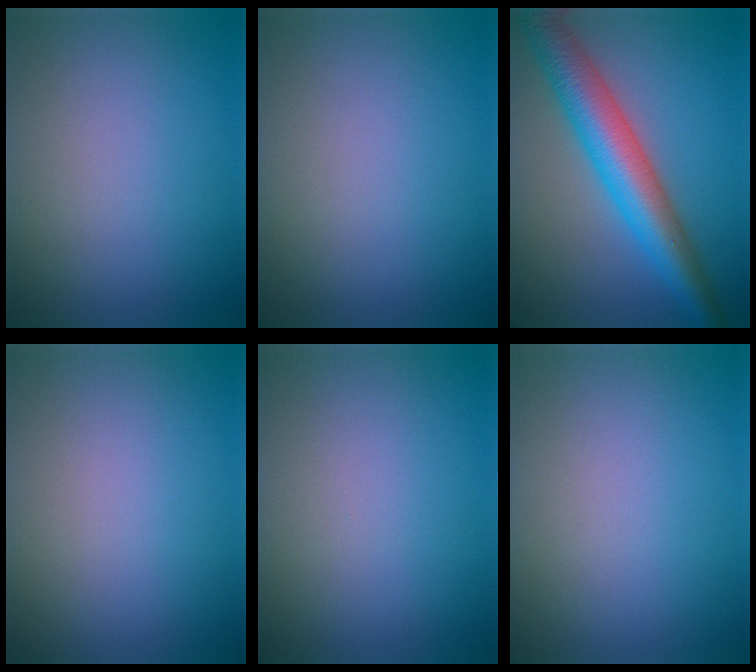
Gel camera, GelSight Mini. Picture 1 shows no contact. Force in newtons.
{"total": 0.0}
{"total": 7.8, "press": 7.8, "slide": 0.2}
{"total": 0.0}
{"total": 0.0}
{"total": 0.0}